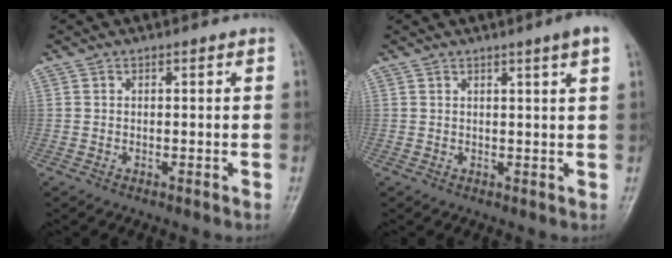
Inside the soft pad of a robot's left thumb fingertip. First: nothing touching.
{"total": 3.5, "force": [2.0, -0.5, 2.7], "torque": [-0.039, -0.008, 0.029]}